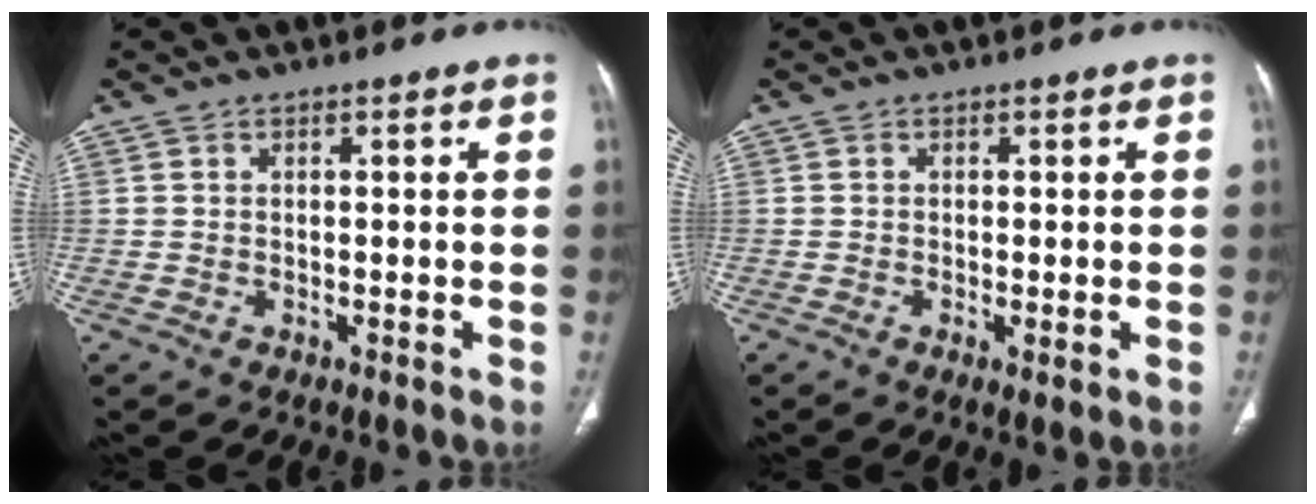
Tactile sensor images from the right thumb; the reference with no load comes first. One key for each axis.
{"total": 1.5, "fx": -0.3, "fy": 0.2, "fz": 1.5, "tx": -0.033, "ty": -0.009, "tz": -0.007}